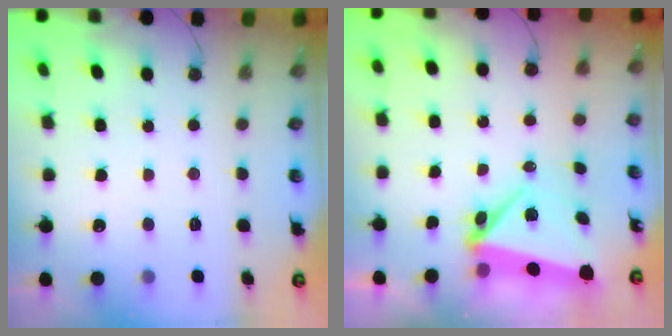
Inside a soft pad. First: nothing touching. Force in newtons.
{"total": 5.3, "press": 5.2, "slide": 0.7}